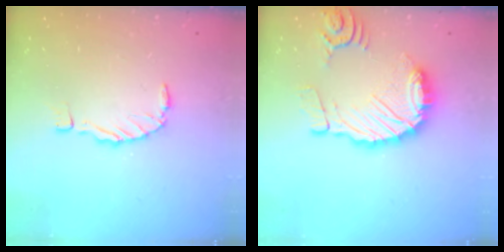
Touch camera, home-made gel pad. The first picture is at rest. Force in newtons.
{"total": 15.1, "press": 15.0, "slide": 1.8}